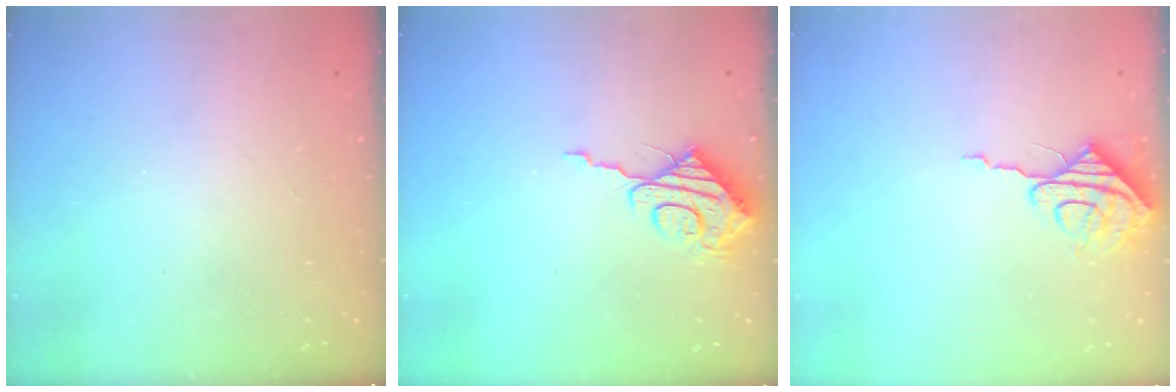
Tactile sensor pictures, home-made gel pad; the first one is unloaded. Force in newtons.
{"total": 9.6, "press": 9.6, "slide": 0.6}
{"total": 7.9, "press": 7.9, "slide": 0.7}